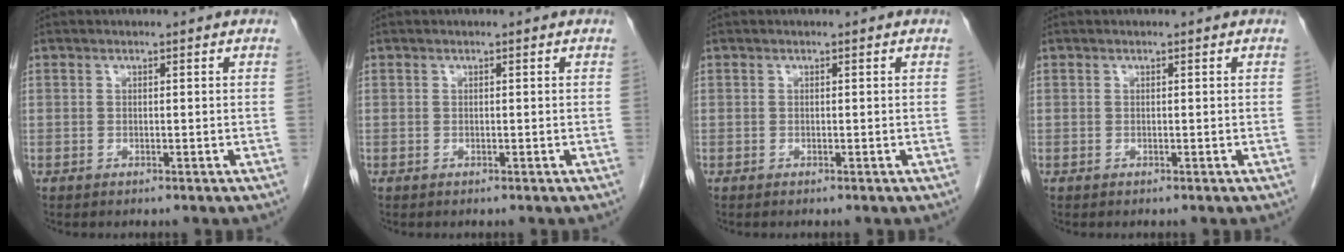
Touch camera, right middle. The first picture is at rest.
{"total": 0.0}
{"total": 0.0}
{"total": 0.0}